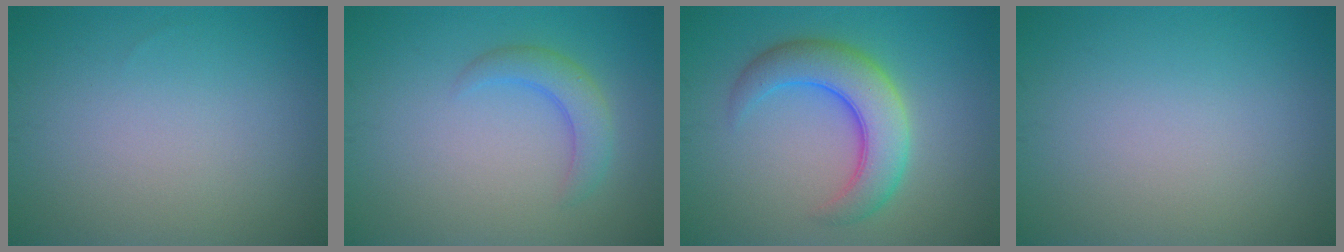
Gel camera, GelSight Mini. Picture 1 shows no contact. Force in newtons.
{"total": 2.7, "press": 2.7, "slide": 0.1}
{"total": 6.2, "press": 6.2, "slide": 0.2}
{"total": 0.0}